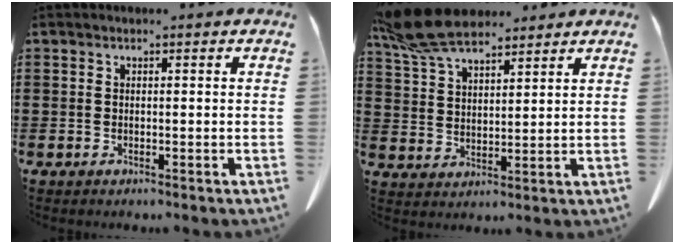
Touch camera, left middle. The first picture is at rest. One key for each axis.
{"total": 9.9, "fx": 8.0, "fy": 3.0, "fz": 5.0, "tx": -0.120, "ty": -0.015, "tz": 0.153}